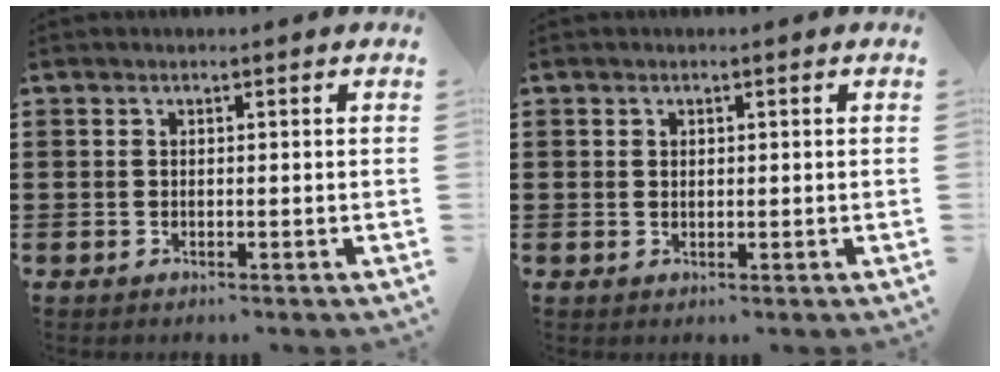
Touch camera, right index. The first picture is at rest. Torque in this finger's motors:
{"motor_torque": [-0.51, 0.80, -0.06, -0.01]}